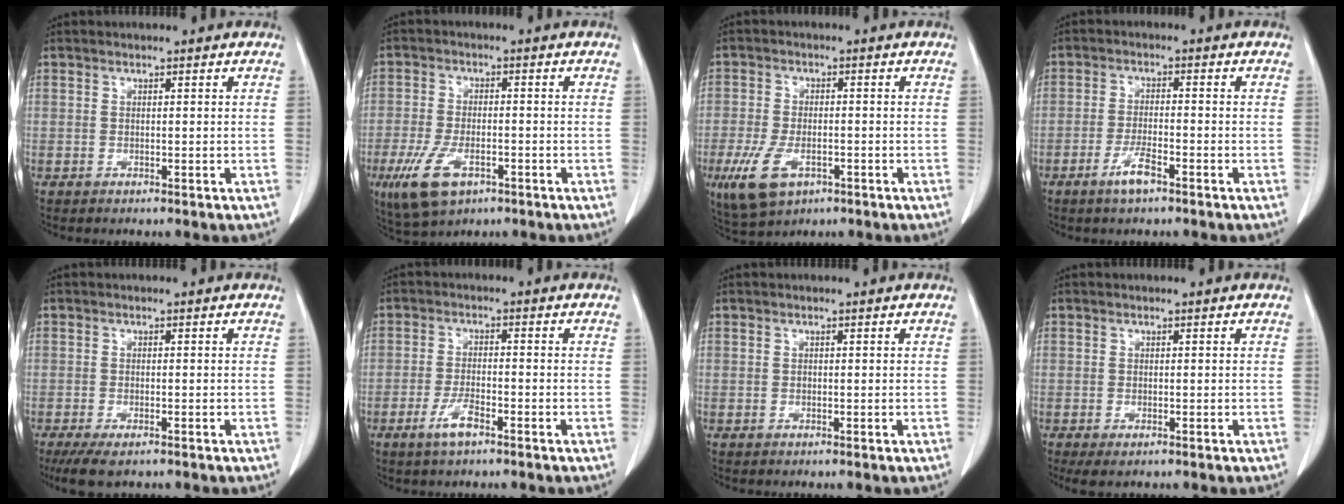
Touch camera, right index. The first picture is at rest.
{"total": 8.4, "force": [-4.1, 3.9, 6.2], "torque": [-0.129, -0.009, -0.065]}
{"total": 7.8, "force": [-3.5, 4.1, 5.7], "torque": [-0.118, -0.007, -0.052]}
{"total": 4.1, "force": [-2.6, 0.6, 3.1], "torque": [-0.062, -0.001, -0.047]}
{"total": 5.1, "force": [-3.7, 1.5, 3.3], "torque": [-0.053, -0.011, -0.057]}
{"total": 4.2, "force": [-2.5, 1.0, 3.2], "torque": [-0.065, 0.000, -0.047]}
{"total": 0.0}
{"total": 2.3, "force": [-1.4, 0.8, 1.7], "torque": [-0.029, -0.006, -0.017]}